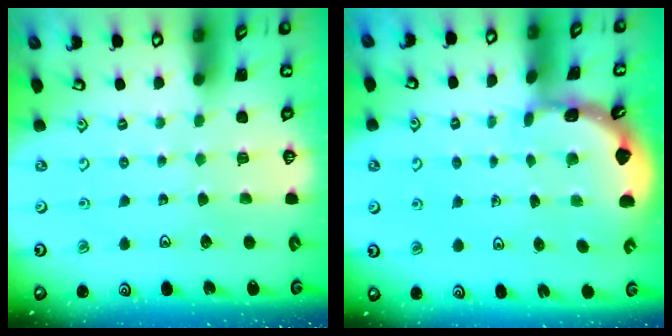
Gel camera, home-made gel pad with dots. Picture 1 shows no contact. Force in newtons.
{"total": 1.8, "press": 1.8, "slide": 0.1}